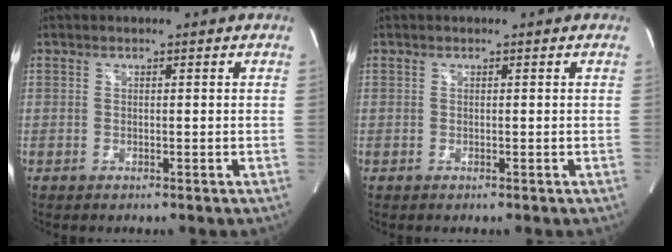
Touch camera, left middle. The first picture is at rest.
{"total": 0.0}